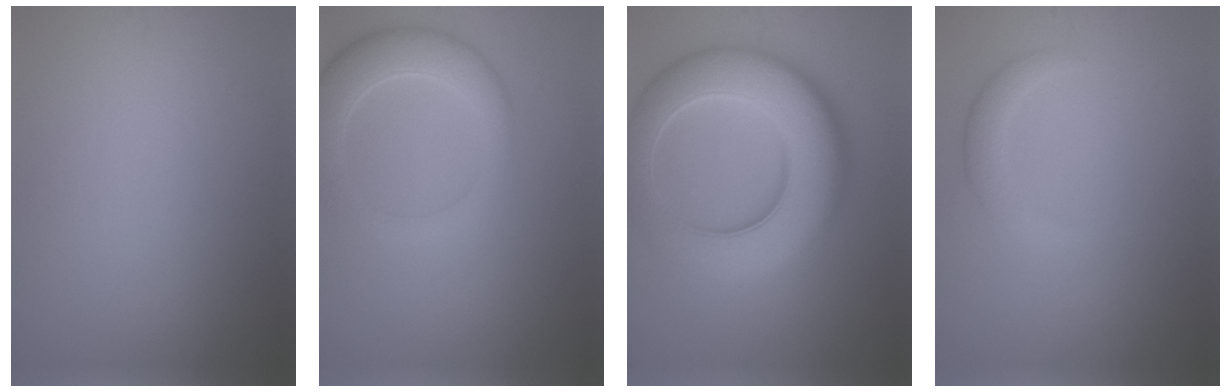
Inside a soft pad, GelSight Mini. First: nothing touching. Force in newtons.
{"total": 4.6, "press": 4.6, "slide": 0.4}
{"total": 11.5, "press": 11.5, "slide": 0.3}
{"total": 2.0, "press": 2.0, "slide": 0.1}